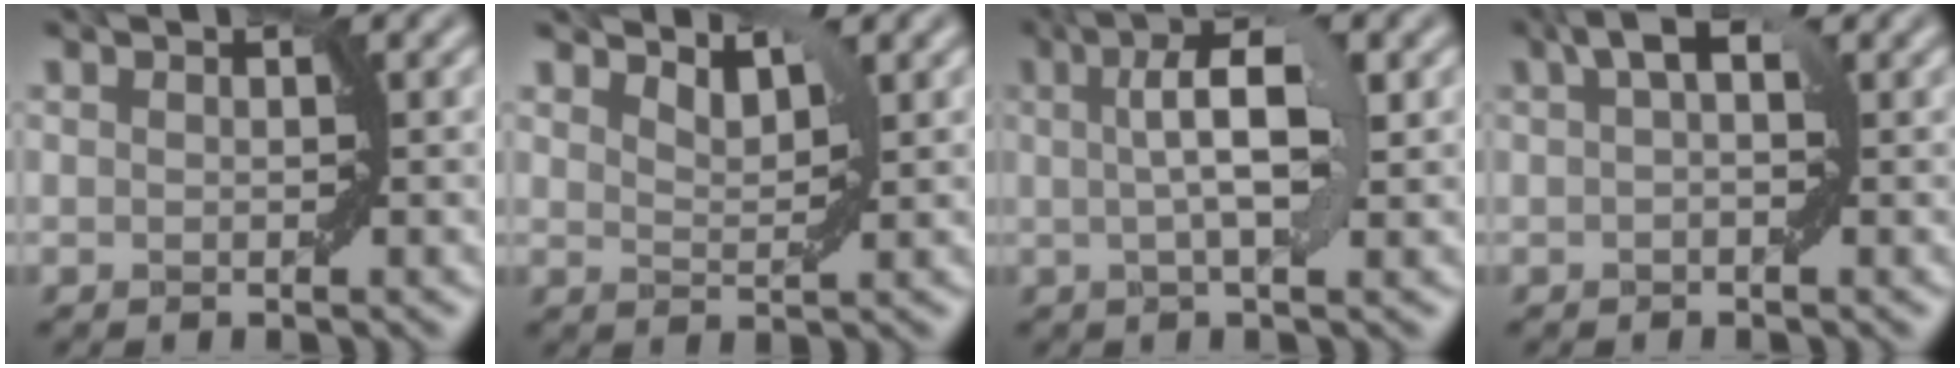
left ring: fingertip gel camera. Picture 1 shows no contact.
{"total": 2.2, "force": [2.0, 0.3, 0.8], "torque": [-0.017, -0.004, 0.033]}
{"total": 5.9, "force": [1.3, 1.5, 5.6], "torque": [-0.084, 0.010, 0.017]}
{"total": 2.8, "force": [1.2, 1.0, 2.4], "torque": [-0.031, 0.010, 0.014]}